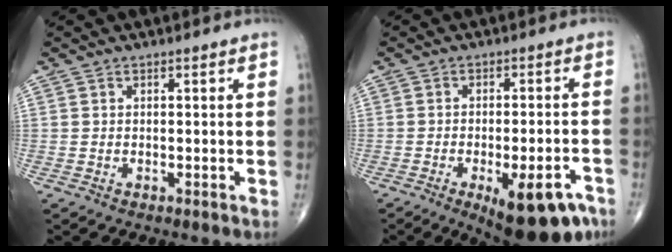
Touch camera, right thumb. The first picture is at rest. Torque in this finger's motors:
{"motor_torque": [1.76, 1.06, 0.90, -0.79, 0.28]}